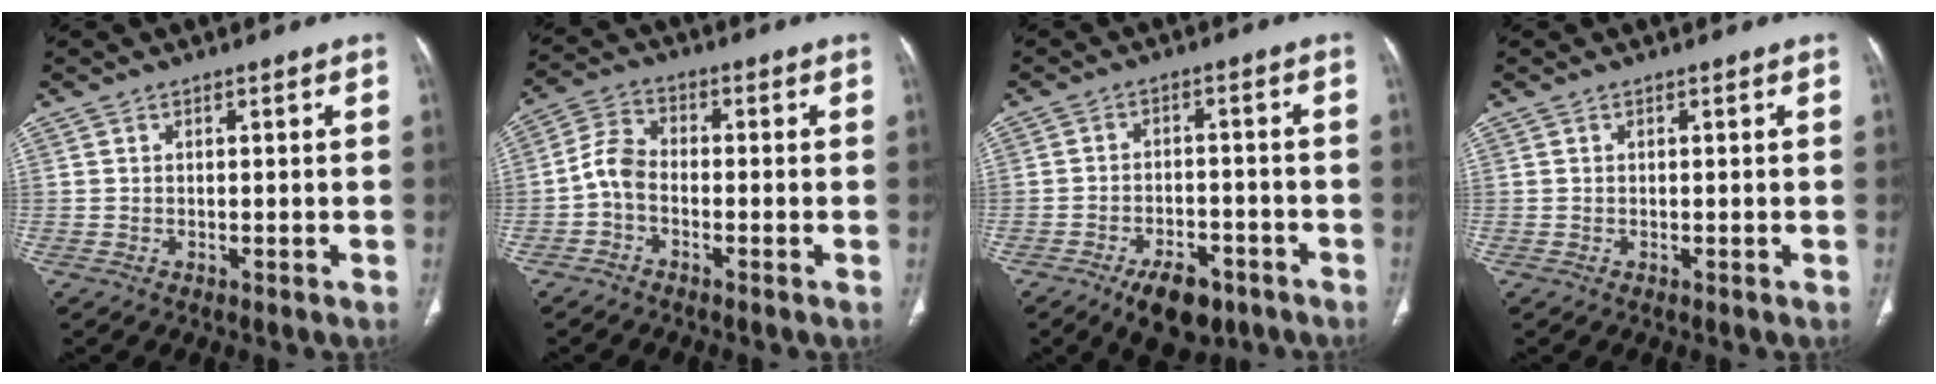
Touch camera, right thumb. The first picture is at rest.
{"total": 4.9, "force": [-1.7, 3.1, 3.5], "torque": [-0.068, 0.022, -0.045]}
{"total": 8.8, "force": [-5.7, 4.5, 5.0], "torque": [-0.059, 0.025, -0.083]}
{"total": 0.0}